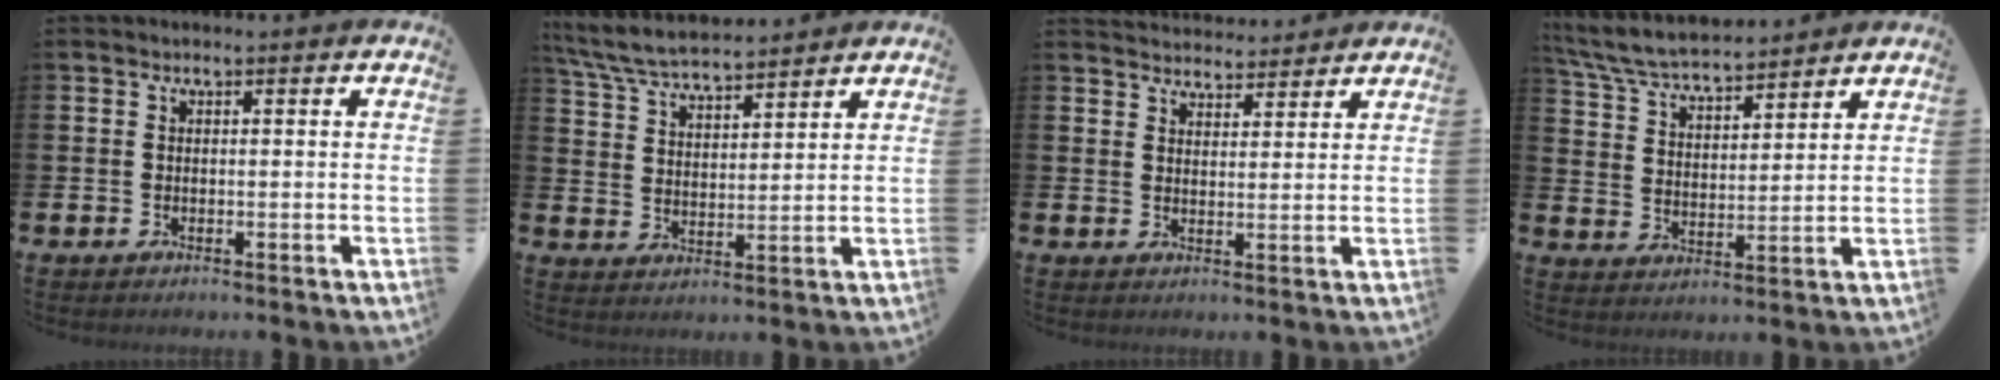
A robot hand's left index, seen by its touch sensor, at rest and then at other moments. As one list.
[{"total": 6.4, "force": [6.1, 1.0, 1.5], "torque": [-0.054, -0.028, 0.111]}, {"total": 3.7, "force": [3.6, 0.8, -0.4], "torque": [0.003, -0.019, 0.066]}, {"total": 6.4, "force": [6.1, 0.8, 1.5], "torque": [-0.057, -0.039, 0.109]}]